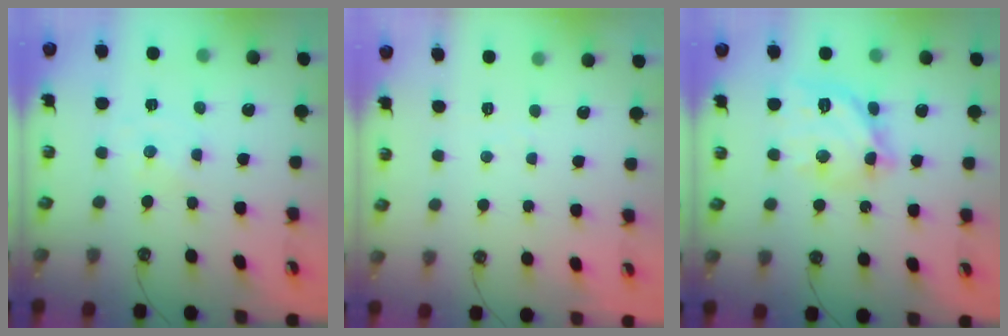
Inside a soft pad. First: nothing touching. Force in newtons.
{"total": 2.9, "press": 2.9, "slide": 0.4}
{"total": 14.8, "press": 14.7, "slide": 1.1}